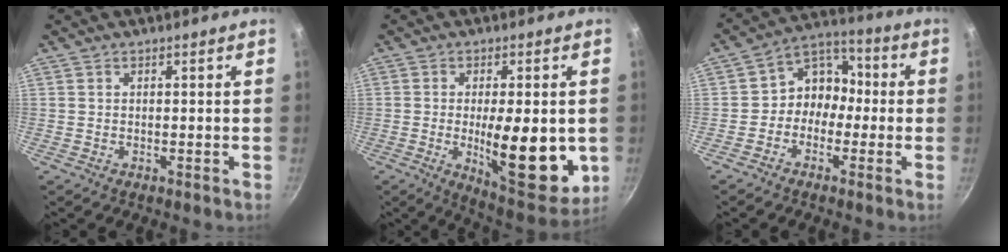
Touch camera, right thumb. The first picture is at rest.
{"total": 17.2, "force": [-2.1, 6.2, 15.9], "torque": [-0.199, -0.017, -0.020]}
{"total": 8.3, "force": [-1.6, 7.0, 4.1], "torque": [-0.021, 0.042, -0.048]}